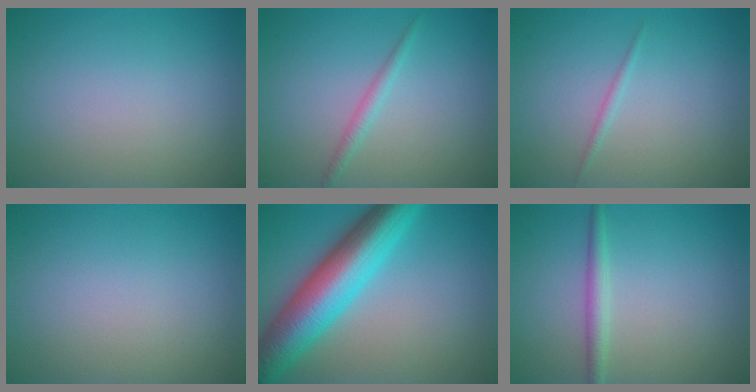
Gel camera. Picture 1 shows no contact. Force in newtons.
{"total": 1.3, "press": 1.3, "slide": 0.0}
{"total": 0.7, "press": 0.7, "slide": 0.1}
{"total": 0.0}
{"total": 10.1, "press": 10.1, "slide": 0.2}
{"total": 1.8, "press": 1.8, "slide": 0.0}